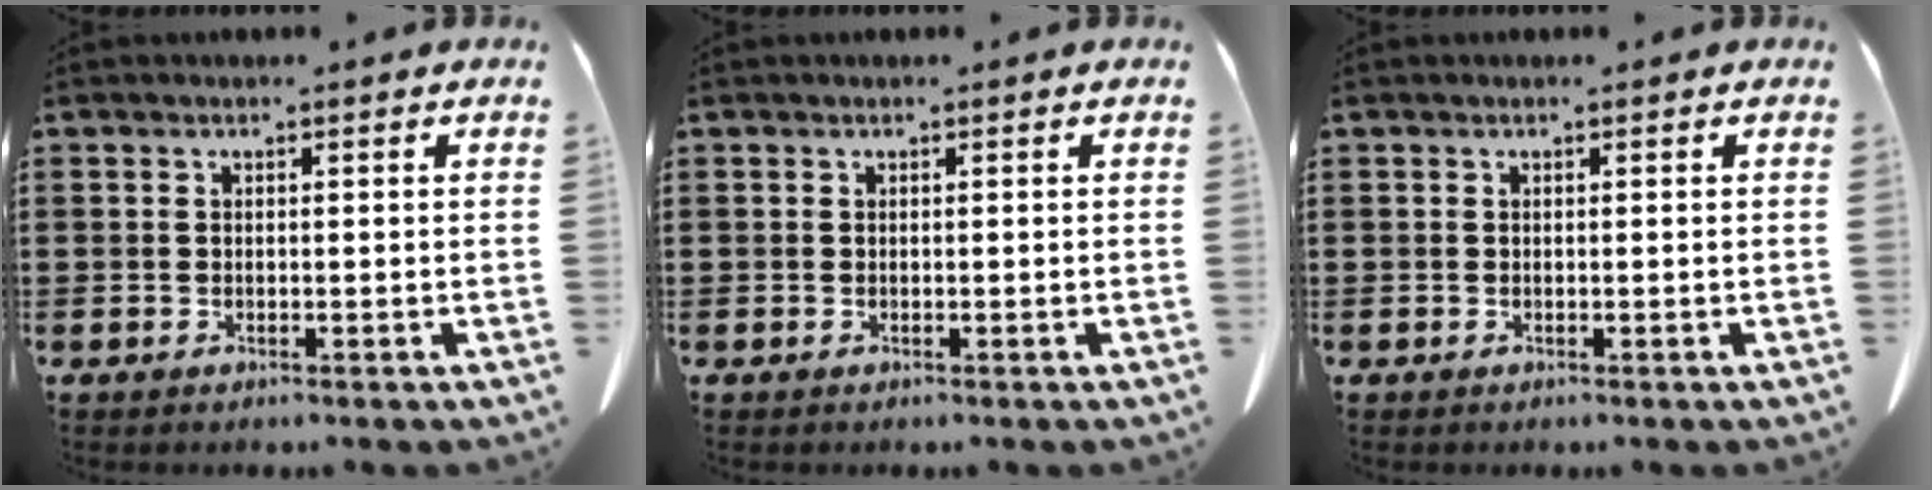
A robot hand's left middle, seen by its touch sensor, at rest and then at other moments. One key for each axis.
{"total": 0.0}
{"total": 0.0}